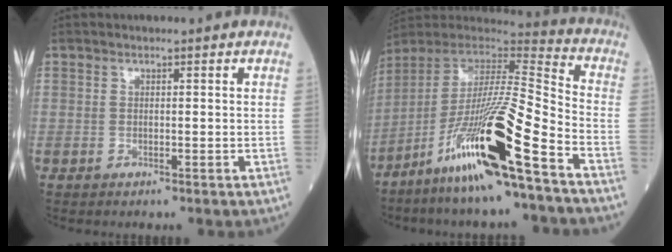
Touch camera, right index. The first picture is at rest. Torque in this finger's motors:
{"motor_torque": [2.14, 0.00, 1.06, 0.21]}